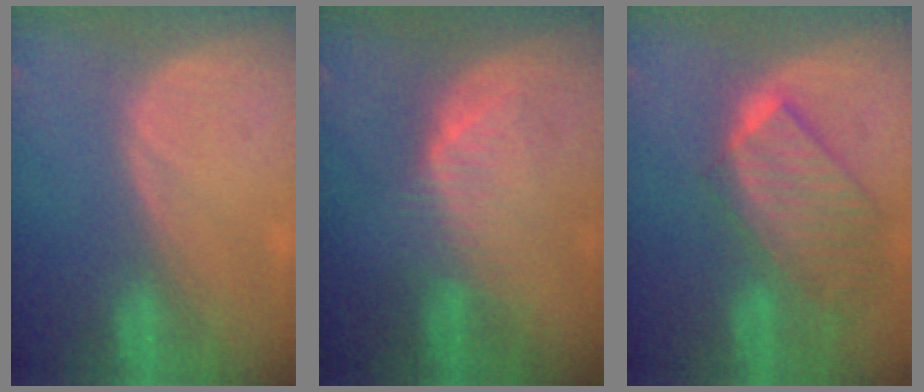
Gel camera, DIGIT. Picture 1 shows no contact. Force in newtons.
{"total": 4.8, "press": 4.8, "slide": 0.5}
{"total": 9.8, "press": 8.6, "slide": 4.8}